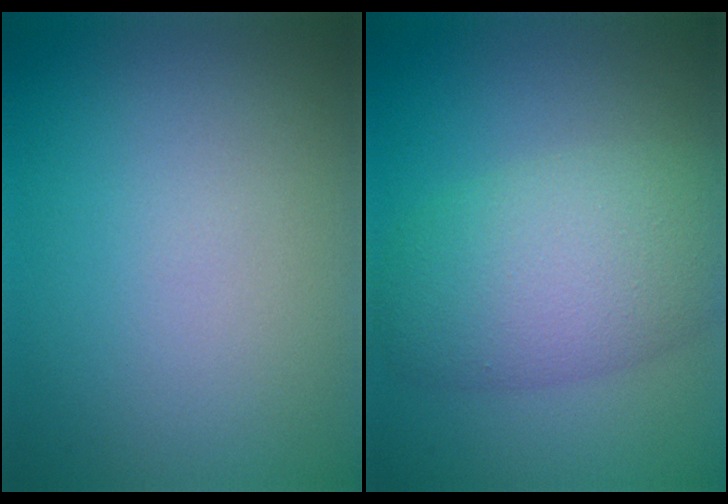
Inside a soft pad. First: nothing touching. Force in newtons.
{"total": 7.2, "press": 7.2, "slide": 0.2}